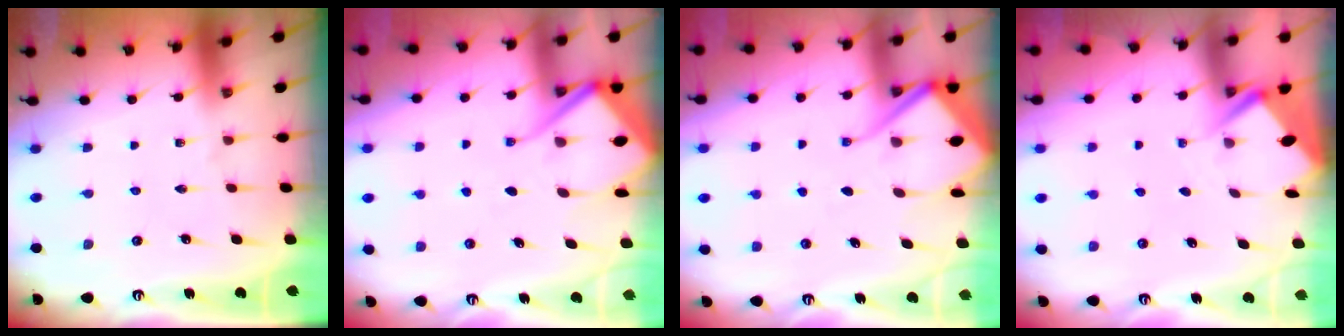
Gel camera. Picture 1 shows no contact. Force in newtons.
{"total": 9.7, "press": 9.6, "slide": 1.0}
{"total": 9.7, "press": 9.6, "slide": 1.0}
{"total": 2.8, "press": 2.8, "slide": 0.4}